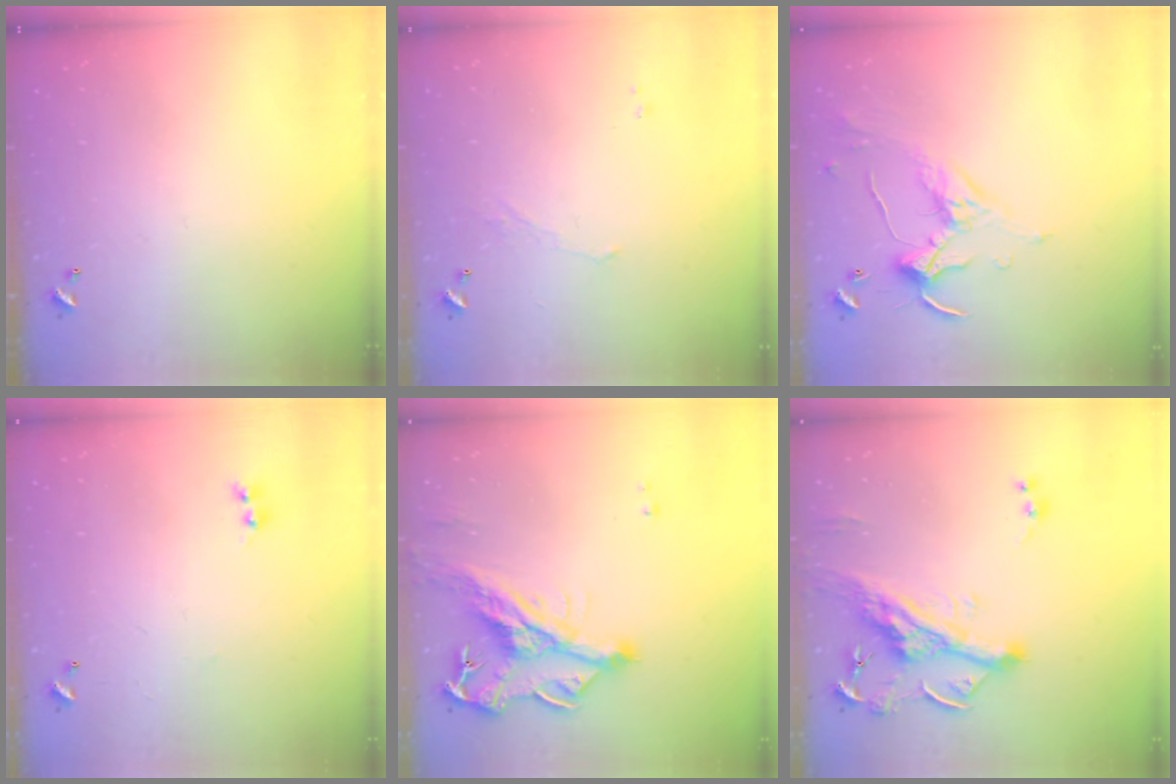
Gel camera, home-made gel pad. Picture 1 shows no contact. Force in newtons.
{"total": 0.6, "press": 0.0, "slide": 0.6}
{"total": 1.7, "press": 1.5, "slide": 0.9}
{"total": 1.5, "press": 1.4, "slide": 0.5}
{"total": 12.8, "press": 12.7, "slide": 1.9}
{"total": 10.4, "press": 10.3, "slide": 1.5}